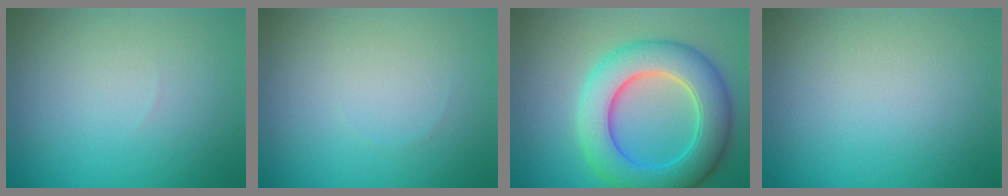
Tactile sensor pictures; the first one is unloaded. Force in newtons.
{"total": 0.0}
{"total": 8.5, "press": 8.5, "slide": 0.3}
{"total": 0.0}